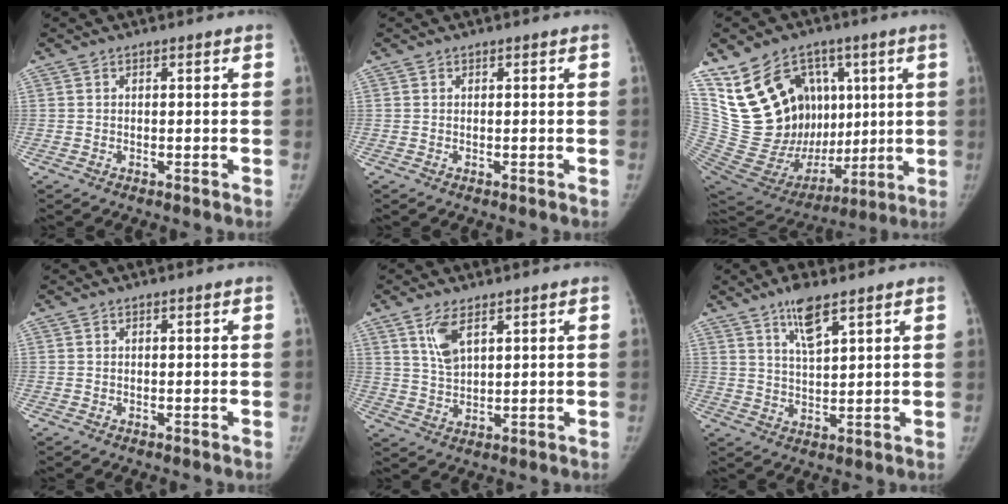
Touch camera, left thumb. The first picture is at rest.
{"total": 0.0}
{"total": 25.8, "force": [7.5, 18.1, 16.7], "torque": [-0.265, 0.000, 0.163]}
{"total": 0.0}
{"total": 5.8, "force": [3.3, 2.7, 4.0], "torque": [-0.070, -0.019, 0.071]}
{"total": 6.5, "force": [4.3, 1.6, 4.7], "torque": [-0.079, -0.025, 0.080]}